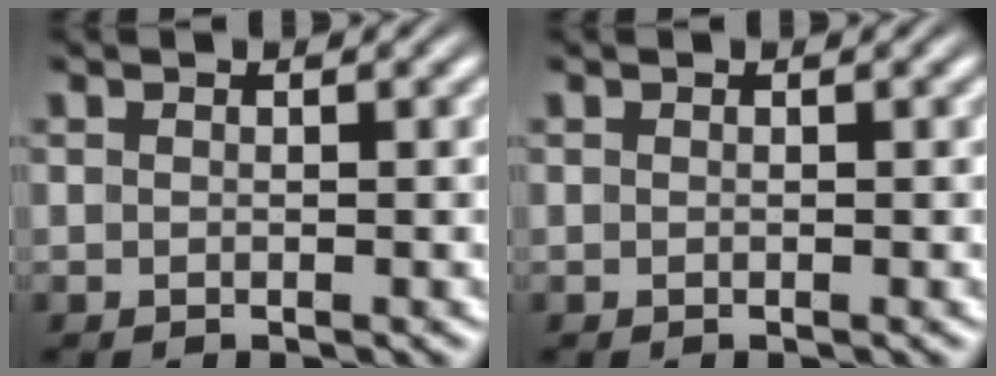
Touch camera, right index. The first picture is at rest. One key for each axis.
{"total": 0.0}